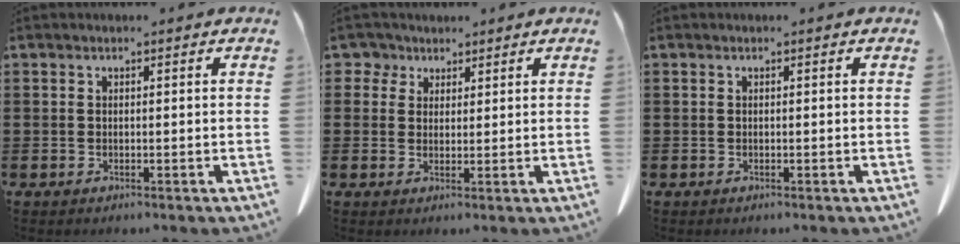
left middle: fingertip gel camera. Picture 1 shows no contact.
{"total": 3.5, "force": [2.2, 2.7, 0.6], "torque": [-0.022, 0.009, 0.038]}
{"total": 0.0}